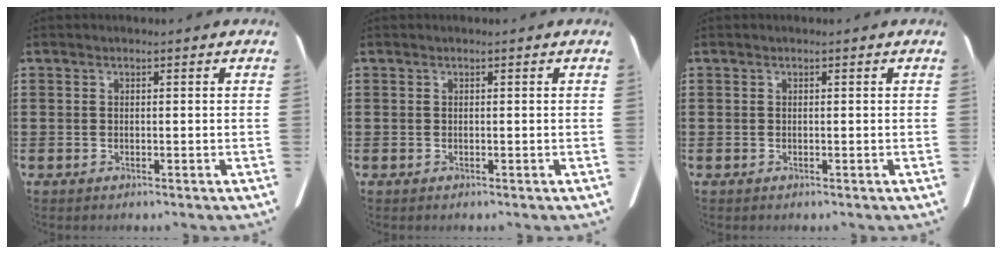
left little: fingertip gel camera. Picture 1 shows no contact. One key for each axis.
{"total": 0.0}
{"total": 0.0}